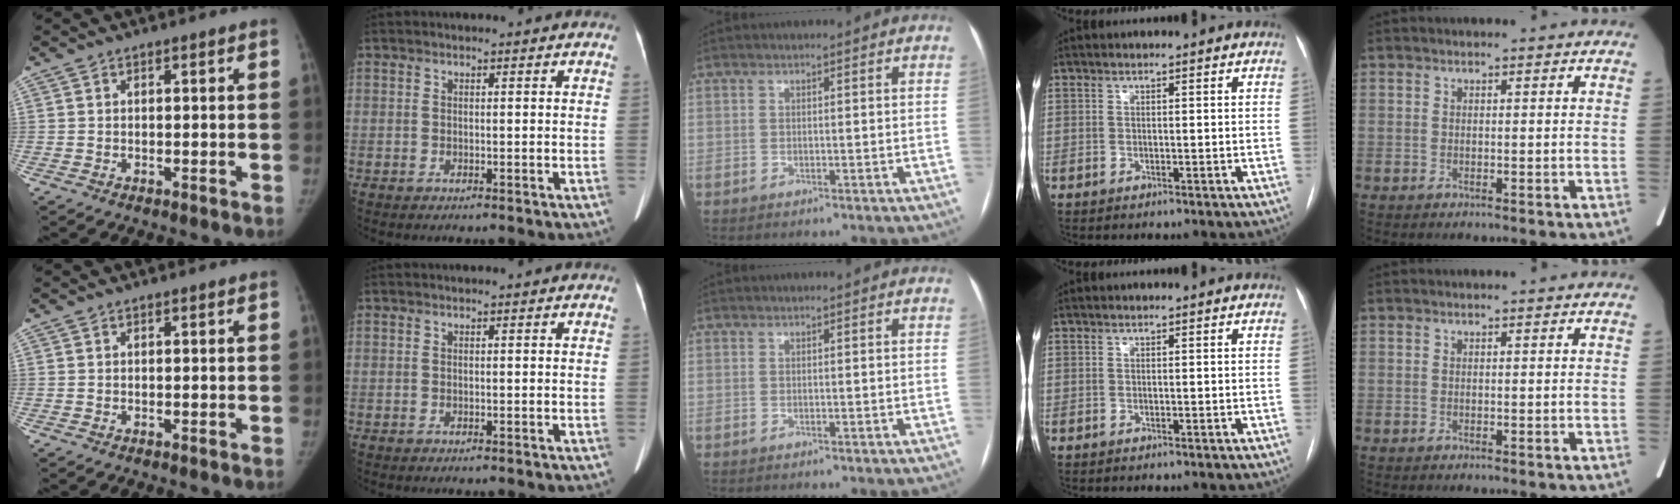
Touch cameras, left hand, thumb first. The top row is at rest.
{}